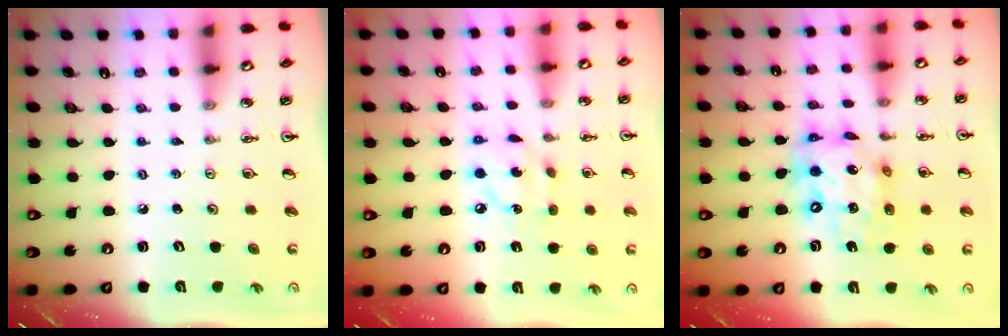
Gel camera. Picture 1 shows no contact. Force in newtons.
{"total": 7.9, "press": 7.9, "slide": 0.2}
{"total": 14.1, "press": 14.1, "slide": 0.9}